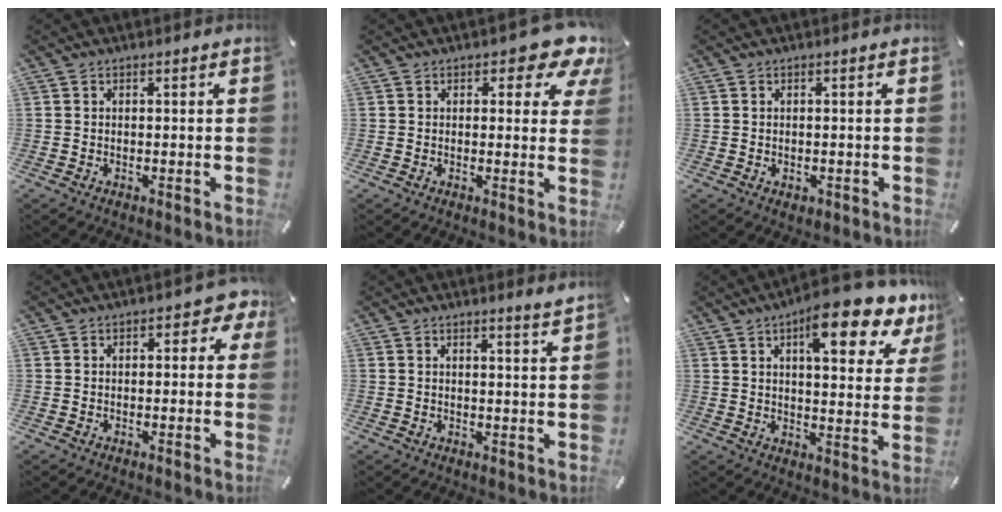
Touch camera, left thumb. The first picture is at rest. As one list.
[{"total": 7.8, "force": [4.6, 3.7, 5.2], "torque": [-0.056, -0.025, 0.072]}, {"total": 1.0, "force": [-0.2, 0.6, 0.7], "torque": [-0.014, 0.003, -0.005]}, {"total": 3.5, "force": [0.3, 2.0, 2.8], "torque": [-0.040, 0.005, 0.001]}, {"total": 2.4, "force": [2.1, -0.7, 1.0], "torque": [-0.021, -0.017, 0.037]}, {"total": 14.9, "force": [9.6, 4.9, 10.3], "torque": [-0.135, -0.059, 0.151]}]